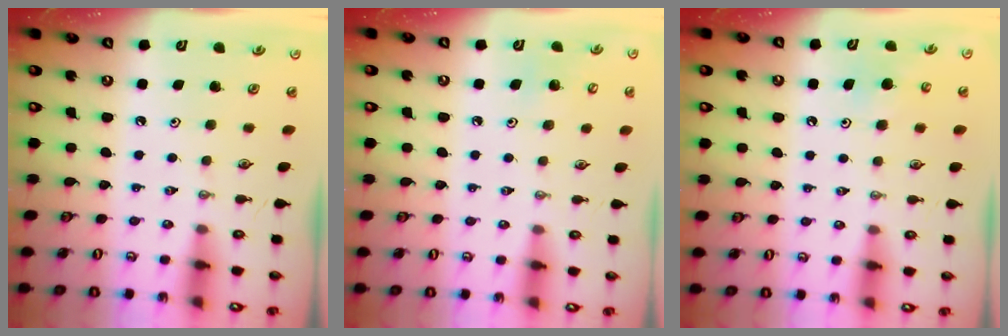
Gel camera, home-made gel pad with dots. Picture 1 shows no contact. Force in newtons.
{"total": 6.5, "press": 6.4, "slide": 1.1}
{"total": 6.2, "press": 6.2, "slide": 0.5}